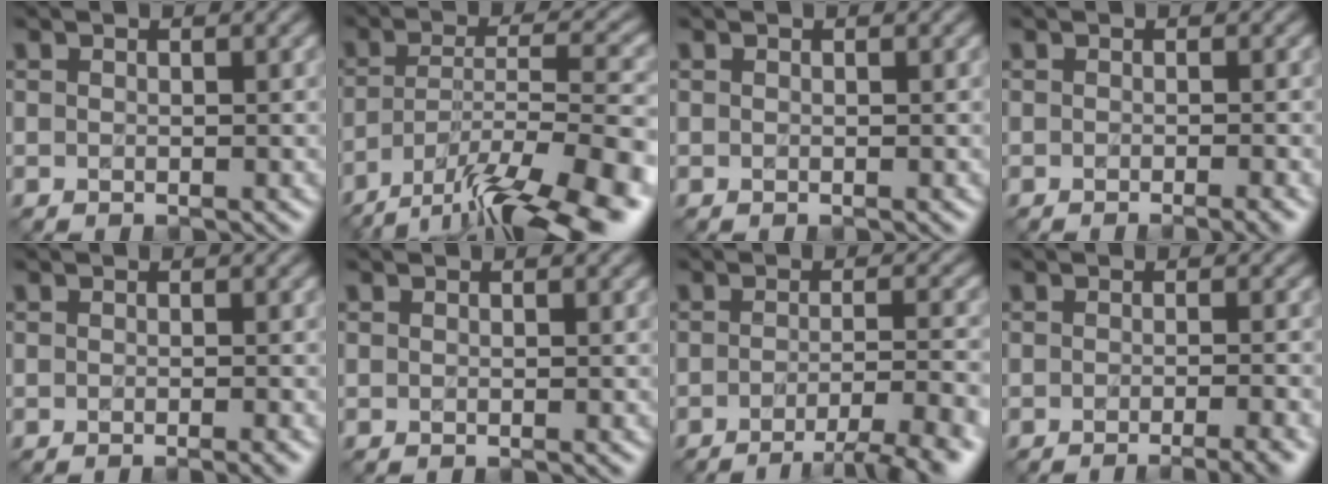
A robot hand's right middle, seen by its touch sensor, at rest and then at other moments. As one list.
[{"total": 14.4, "force": [-9.7, 4.0, 9.8], "torque": [-0.190, -0.009, -0.155]}, {"total": 0.0}, {"total": 2.4, "force": [-1.1, 0.5, 2.0], "torque": [-0.018, -0.004, -0.017]}, {"total": 1.5, "force": [-0.6, 0.3, 1.3], "torque": [-0.011, -0.004, -0.011]}, {"total": 0.0}, {"total": 6.5, "force": [-3.8, 1.5, 5.0], "torque": [-0.062, 0.000, -0.053]}, {"total": 5.0, "force": [-2.7, 1.3, 4.0], "torque": [-0.031, 0.002, -0.030]}]